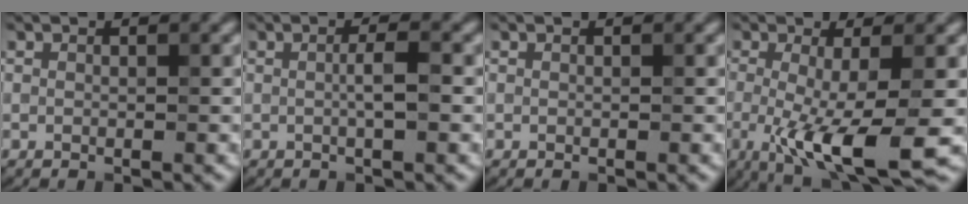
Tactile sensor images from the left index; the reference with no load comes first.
{"total": 1.9, "force": [0.0, 0.3, 1.9], "torque": [-0.036, 0.004, -0.001]}
{"total": 0.0}
{"total": 8.0, "force": [-2.0, 1.8, 7.6], "torque": [-0.139, -0.021, -0.032]}